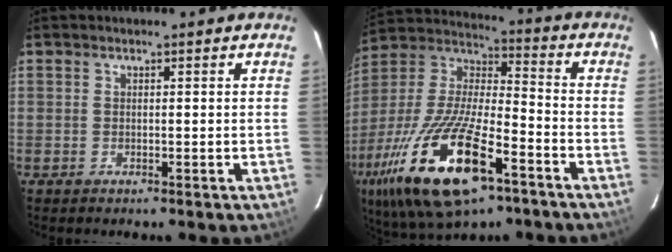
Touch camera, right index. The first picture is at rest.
{"total": 25.4, "force": [-13.1, 8.9, 19.8], "torque": [-0.400, -0.048, -0.238]}